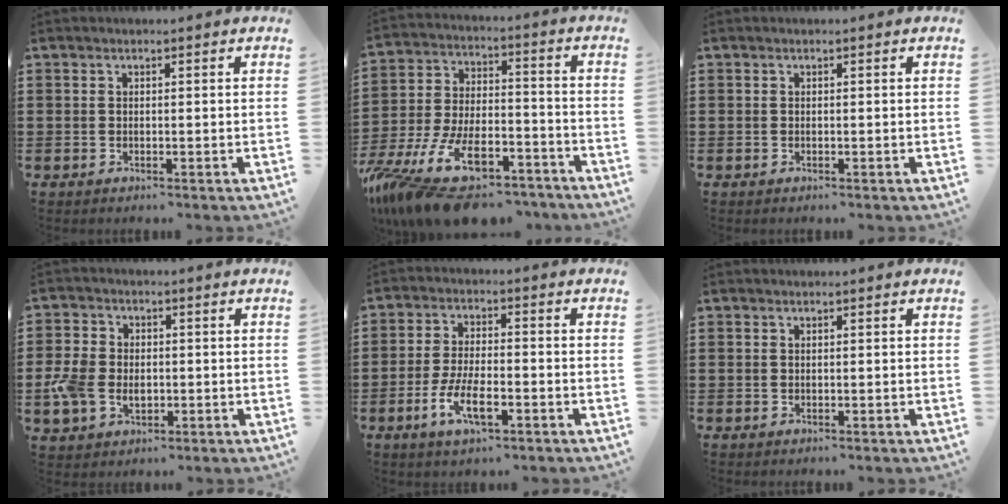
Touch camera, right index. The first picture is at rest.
{"total": 13.6, "force": [-9.8, 5.0, 8.0], "torque": [-0.166, 0.038, -0.179]}
{"total": 0.0}
{"total": 5.6, "force": [-1.2, 4.4, 3.3], "torque": [-0.093, 0.000, -0.028]}
{"total": 7.2, "force": [-3.1, 2.5, 6.0], "torque": [-0.132, -0.011, -0.058]}
{"total": 0.0}